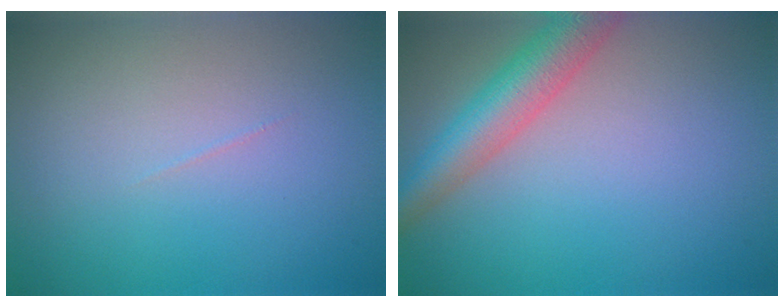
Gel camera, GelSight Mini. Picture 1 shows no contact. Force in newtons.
{"total": 5.3, "press": 5.3, "slide": 0.1}